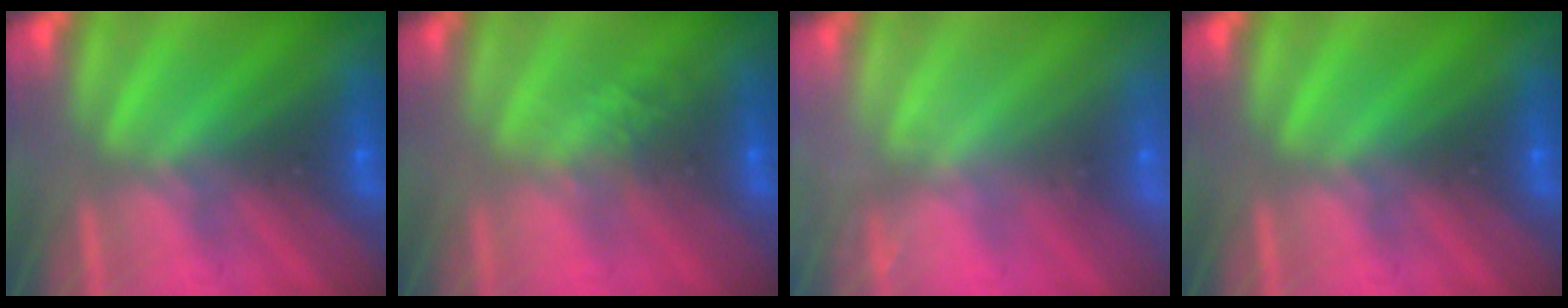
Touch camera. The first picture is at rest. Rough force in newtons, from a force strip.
{"total": 1.1}
{"total": 2.7}
{"total": 0.0}